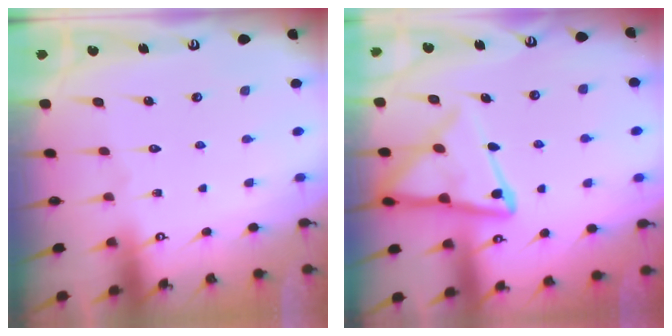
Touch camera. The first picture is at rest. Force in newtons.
{"total": 13.3, "press": 13.2, "slide": 1.3}